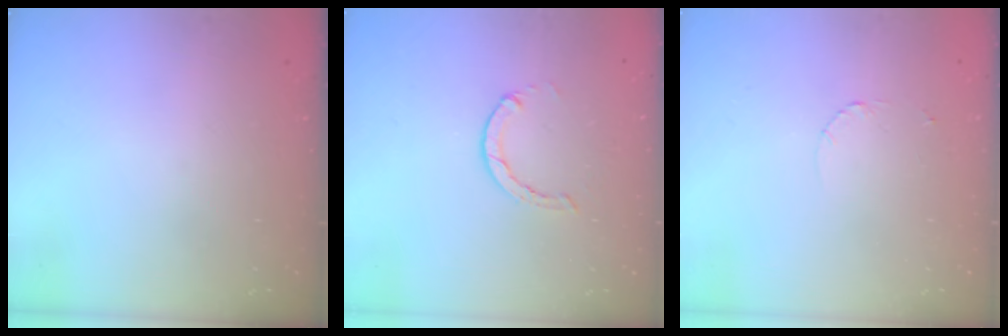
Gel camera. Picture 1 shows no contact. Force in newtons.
{"total": 1.3, "press": 1.3, "slide": 0.3}
{"total": 1.6, "press": 1.6, "slide": 0.2}